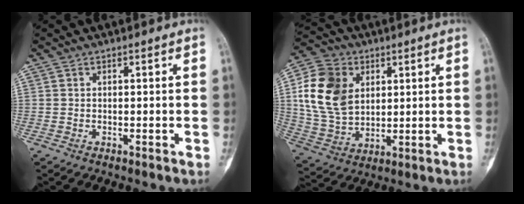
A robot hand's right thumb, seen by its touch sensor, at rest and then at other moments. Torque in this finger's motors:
{"motor_torque": [0.65, 2.03, 1.52, 0.39, 0.41]}